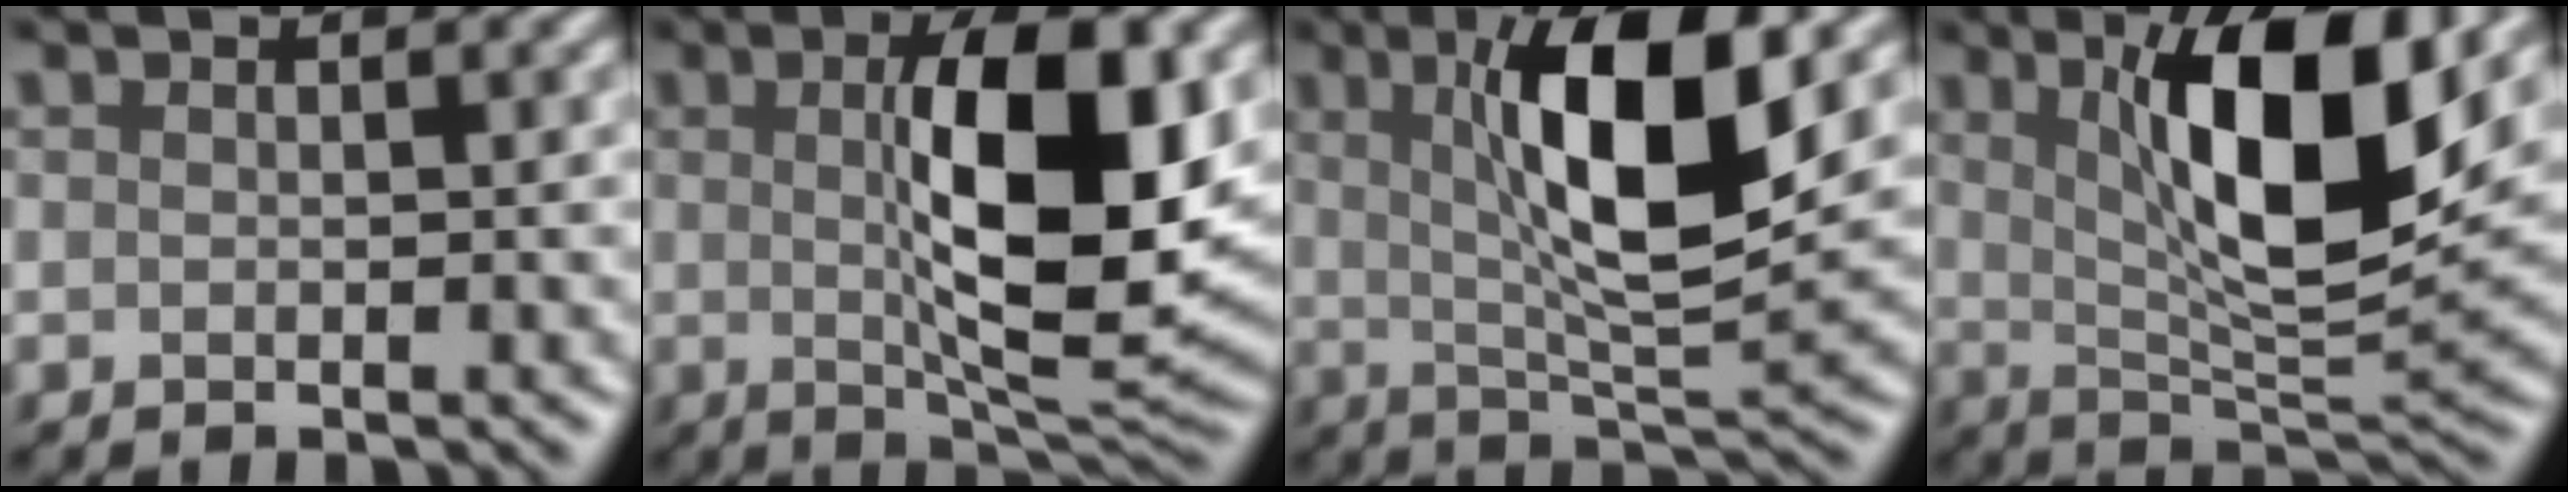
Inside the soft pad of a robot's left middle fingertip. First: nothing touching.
{"total": 11.0, "force": [1.1, 3.1, 10.5], "torque": [-0.157, -0.003, 0.022]}
{"total": 9.7, "force": [2.7, 2.3, 9.0], "torque": [-0.142, -0.006, 0.050]}
{"total": 10.5, "force": [3.3, 2.8, 9.6], "torque": [-0.146, -0.011, 0.062]}